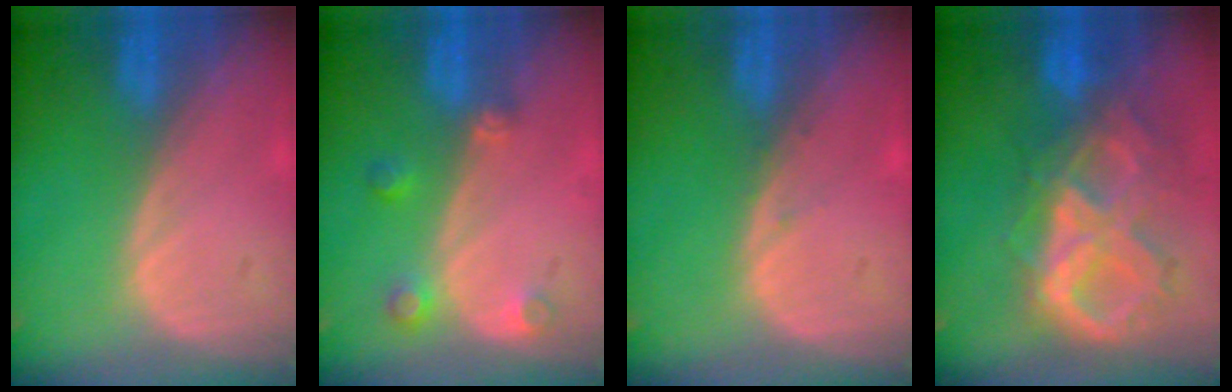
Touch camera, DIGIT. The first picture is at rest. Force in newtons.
{"total": 3.2, "press": 2.9, "slide": 1.4}
{"total": 0.6, "press": 0.3, "slide": 0.5}
{"total": 10.6, "press": 9.0, "slide": 5.6}